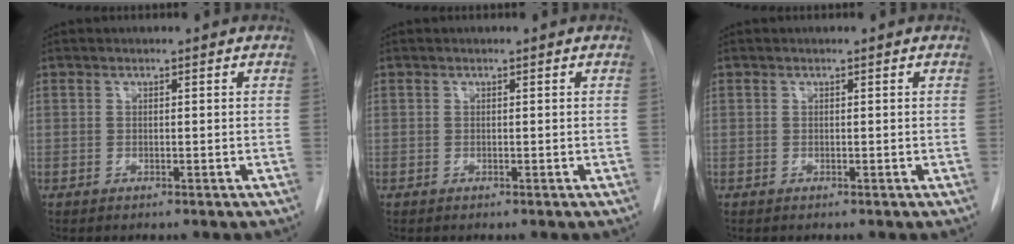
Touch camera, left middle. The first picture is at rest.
{"total": 0.0}
{"total": 0.0}